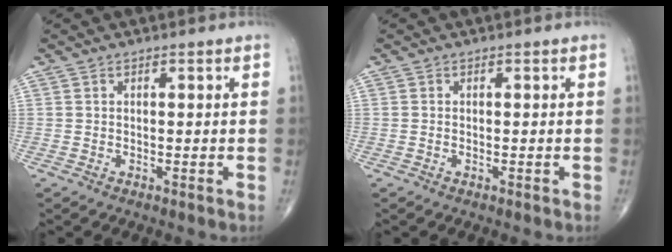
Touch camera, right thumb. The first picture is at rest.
{"total": 0.0}